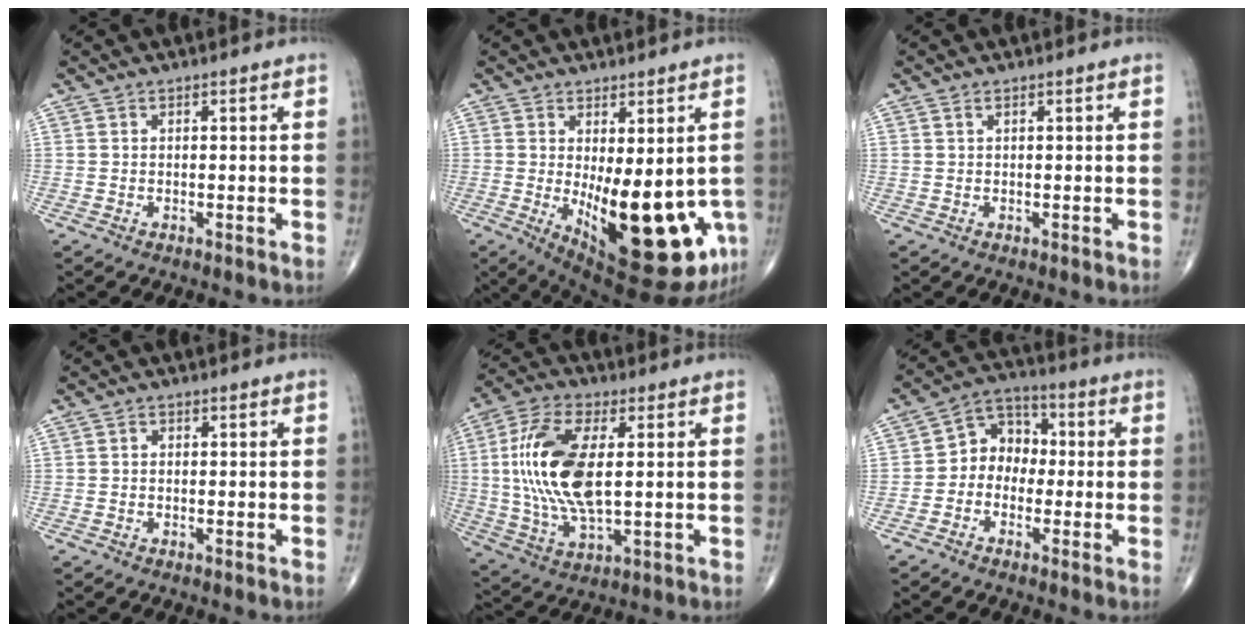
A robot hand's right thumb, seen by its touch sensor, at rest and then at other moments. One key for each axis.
{"total": 19.9, "fx": -3.7, "fy": 8.1, "fz": 17.8, "tx": -0.217, "ty": -0.036, "tz": -0.026}
{"total": 0.6, "fx": 0.4, "fy": 0.2, "fz": 0.3, "tx": -0.009, "ty": 0.004, "tz": 0.008}
{"total": 0.8, "fx": 0.0, "fy": 0.7, "fz": 0.4, "tx": -0.003, "ty": 0.002, "tz": -0.002}
{"total": 17.5, "fx": 1.9, "fy": 7.9, "fz": 15.5, "tx": -0.321, "ty": -0.002, "tz": 0.037}
{"total": 9.4, "fx": -0.1, "fy": 7.6, "fz": 5.5, "tx": -0.048, "ty": 0.033, "tz": -0.016}